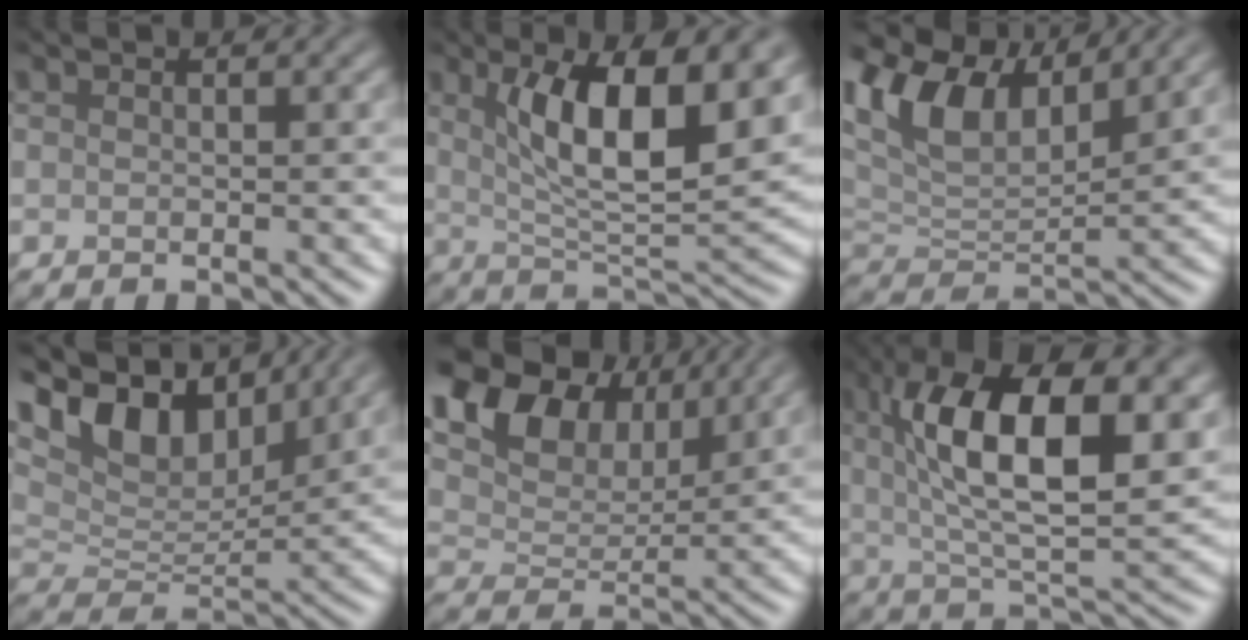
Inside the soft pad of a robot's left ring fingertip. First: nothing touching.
{"total": 10.2, "force": [3.3, 3.5, 9.0], "torque": [-0.143, -0.009, 0.057]}
{"total": 9.7, "force": [5.4, 4.8, 6.5], "torque": [-0.139, 0.016, 0.099]}
{"total": 11.6, "force": [6.8, 5.8, 7.4], "torque": [-0.143, 0.025, 0.110]}
{"total": 11.9, "force": [6.9, 7.3, 6.4], "torque": [-0.141, 0.037, 0.107]}
{"total": 12.8, "force": [3.6, 4.8, 11.4], "torque": [-0.182, 0.005, 0.056]}